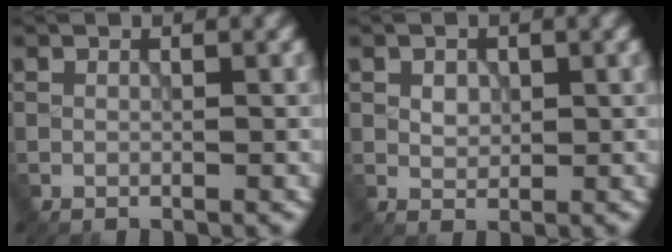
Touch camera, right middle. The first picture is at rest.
{"total": 1.4, "force": [0.3, 1.1, 0.9], "torque": [-0.015, -0.001, 0.007]}